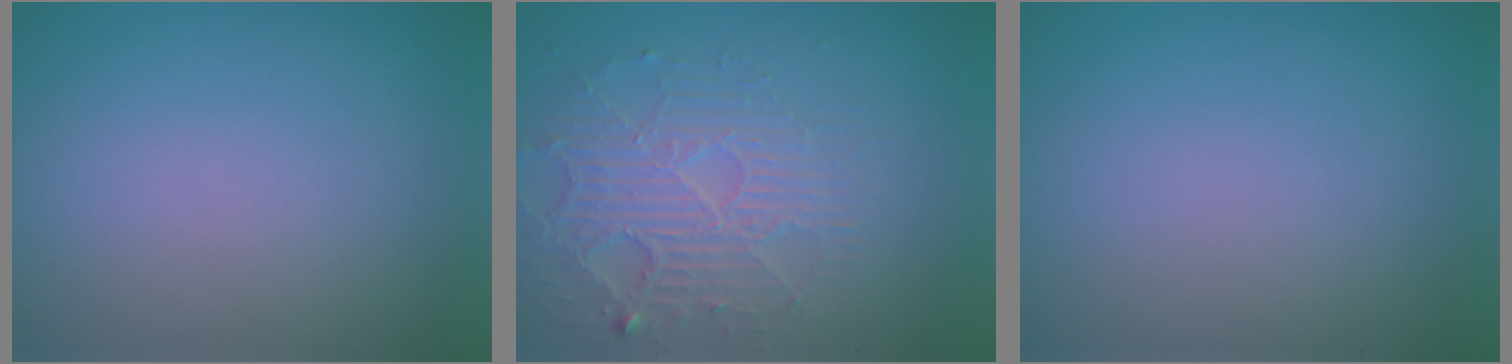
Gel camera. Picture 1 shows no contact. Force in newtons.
{"total": 3.9, "press": 3.5, "slide": 1.6}
{"total": 0.0}